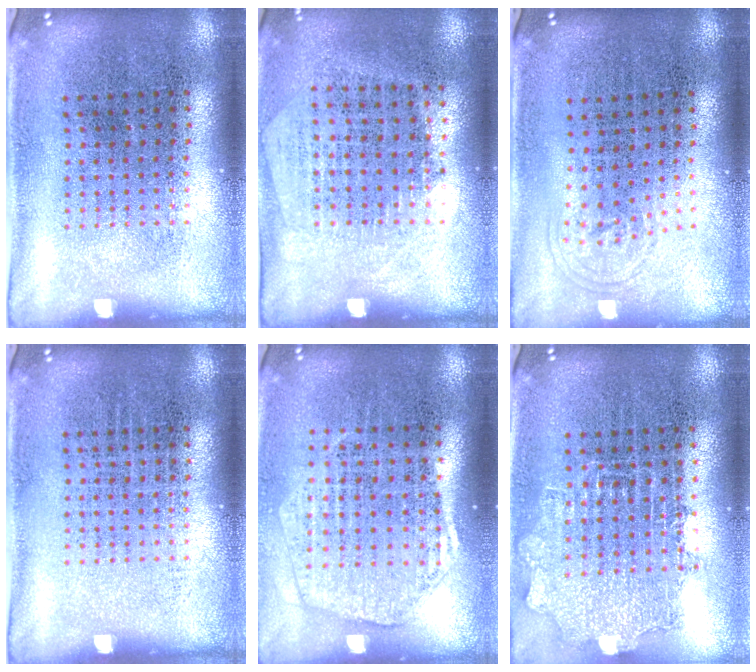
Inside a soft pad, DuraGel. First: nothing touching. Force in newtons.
{"total": 1.2, "press": 1.0, "slide": 0.6}
{"total": 0.7, "press": 0.6, "slide": 0.5}
{"total": 0.0}
{"total": 1.9, "press": 1.7, "slide": 0.8}
{"total": 1.2, "press": 1.1, "slide": 0.5}